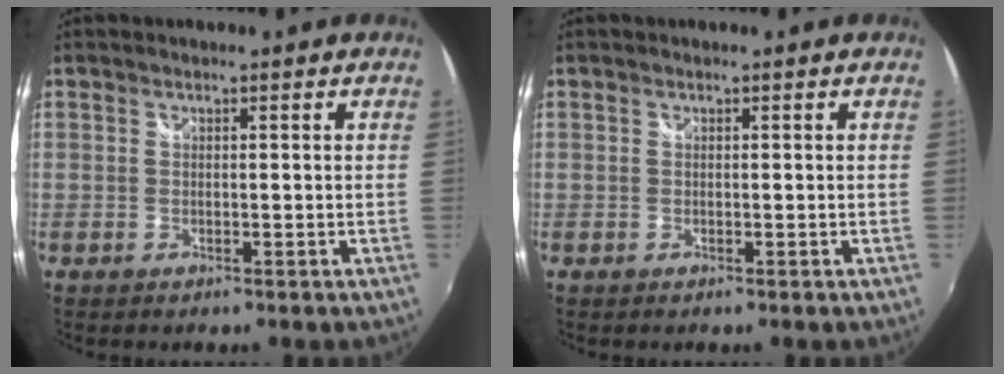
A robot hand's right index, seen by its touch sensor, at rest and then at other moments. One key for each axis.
{"total": 0.0}